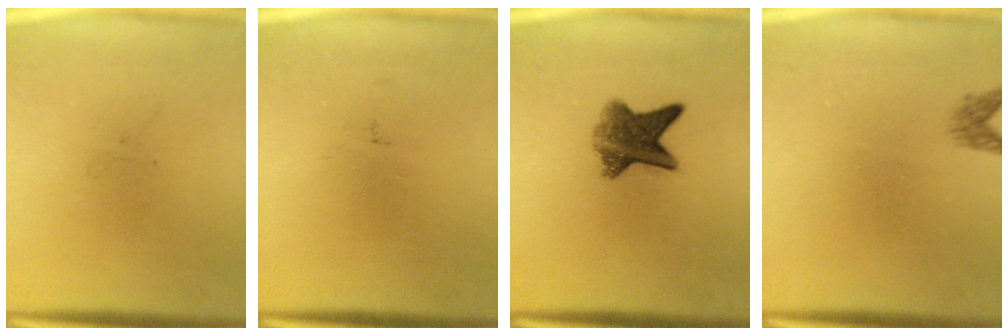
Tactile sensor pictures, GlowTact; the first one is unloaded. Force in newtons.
{"total": 0.0}
{"total": 7.0}
{"total": 1.3}